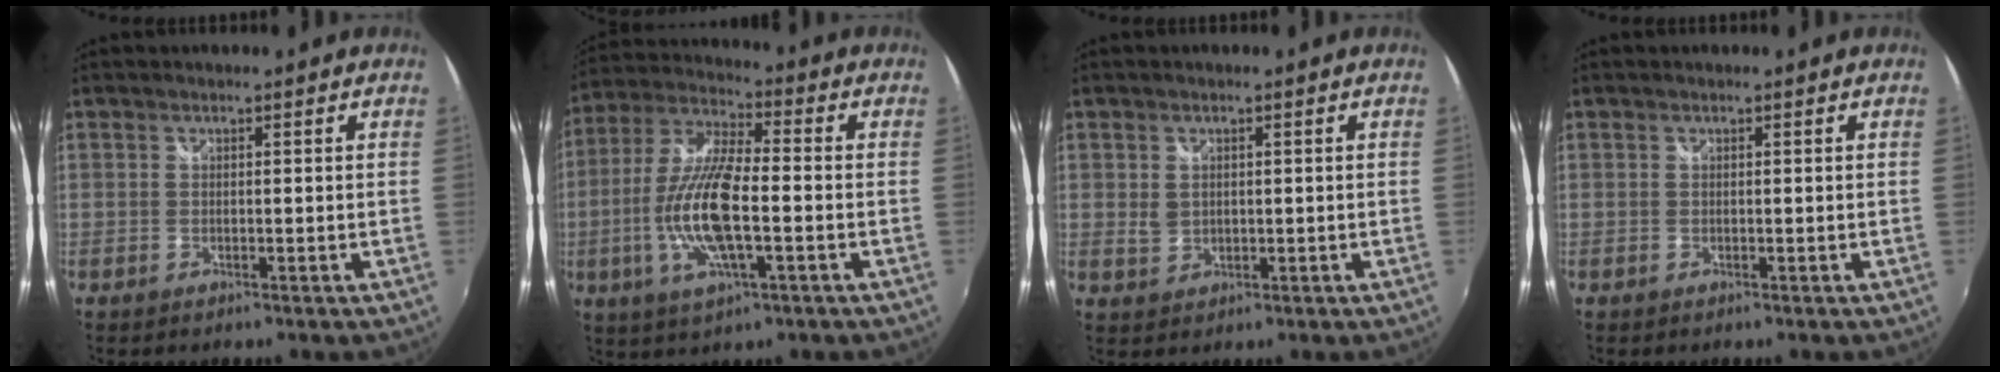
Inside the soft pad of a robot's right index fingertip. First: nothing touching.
{"total": 14.7, "force": [-3.2, 4.3, 13.7], "torque": [-0.277, -0.006, -0.061]}
{"total": 2.8, "force": [0.3, 2.3, 1.5], "torque": [-0.025, -0.001, 0.009]}
{"total": 0.0}